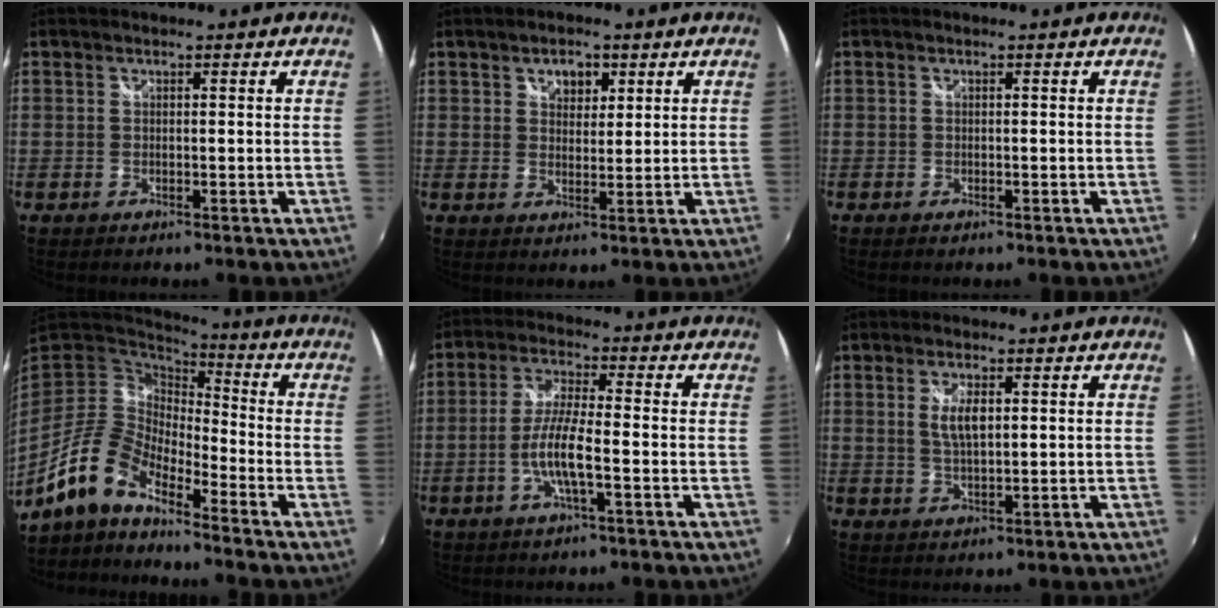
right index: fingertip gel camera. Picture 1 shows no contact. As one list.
[{"total": 3.9, "force": [1.9, 2.8, 2.0], "torque": [-0.023, 0.008, 0.032]}, {"total": 0.6, "force": [-0.4, 0.4, 0.2], "torque": [-0.005, -0.004, -0.010]}, {"total": 10.7, "force": [-8.3, 3.2, 5.9], "torque": [-0.117, 0.004, -0.170]}, {"total": 7.3, "force": [-2.5, 0.8, 6.8], "torque": [-0.139, -0.002, -0.049]}, {"total": 4.4, "force": [1.0, 1.6, 4.0], "torque": [-0.076, -0.002, 0.018]}]